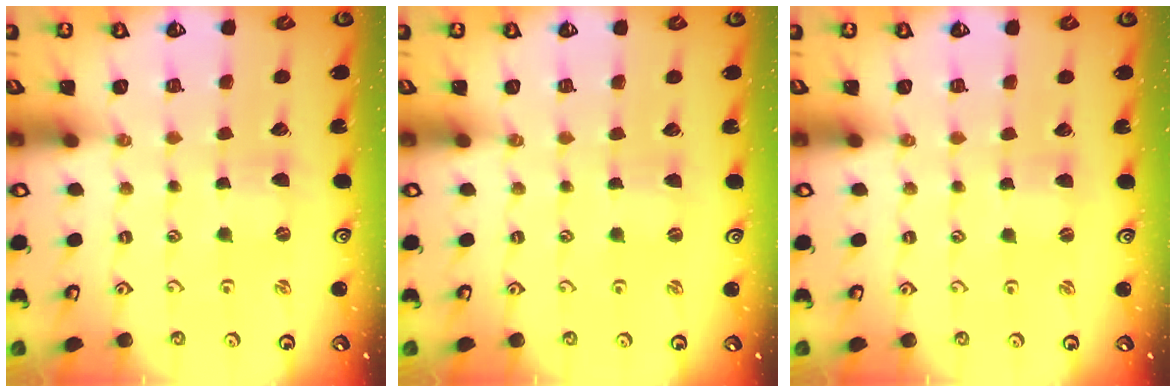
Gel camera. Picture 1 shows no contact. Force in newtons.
{"total": 0.0}
{"total": 0.0}